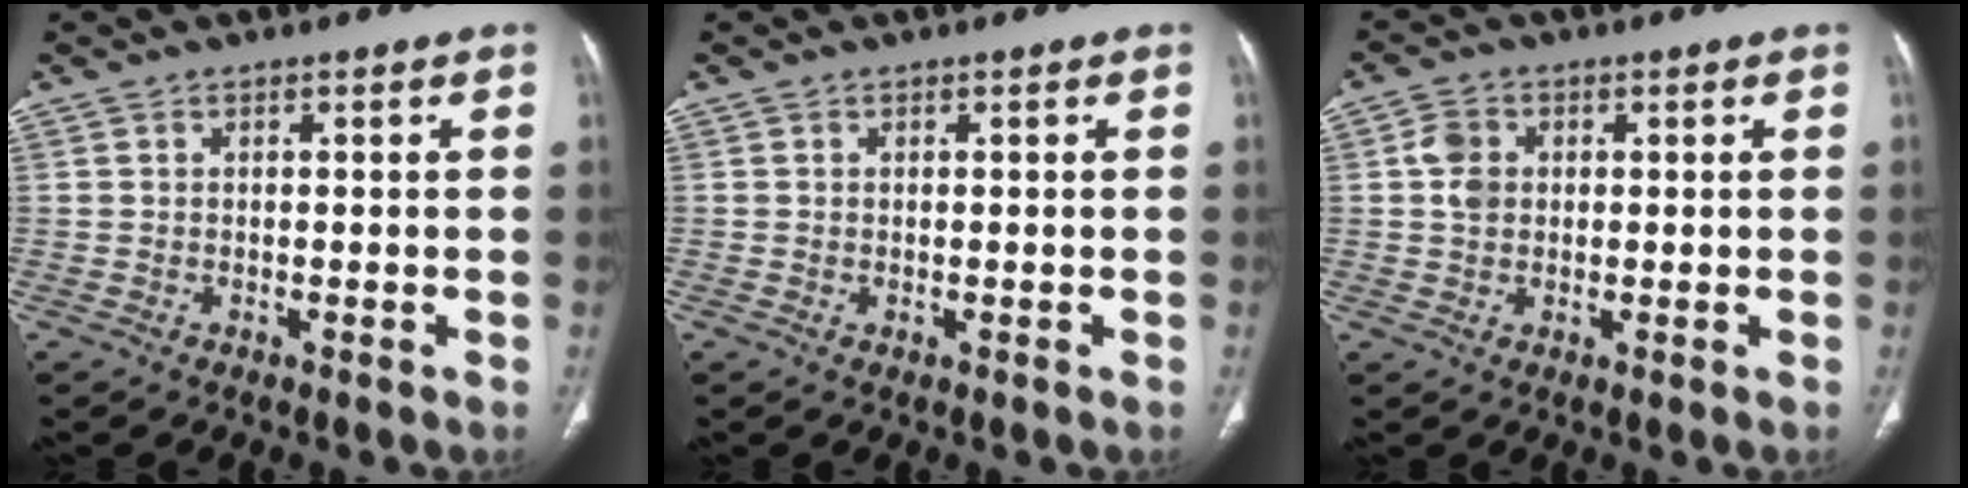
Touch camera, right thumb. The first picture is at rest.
{"total": 0.0}
{"total": 4.2, "force": [0.6, 3.4, 2.4], "torque": [-0.037, 0.000, 0.009]}